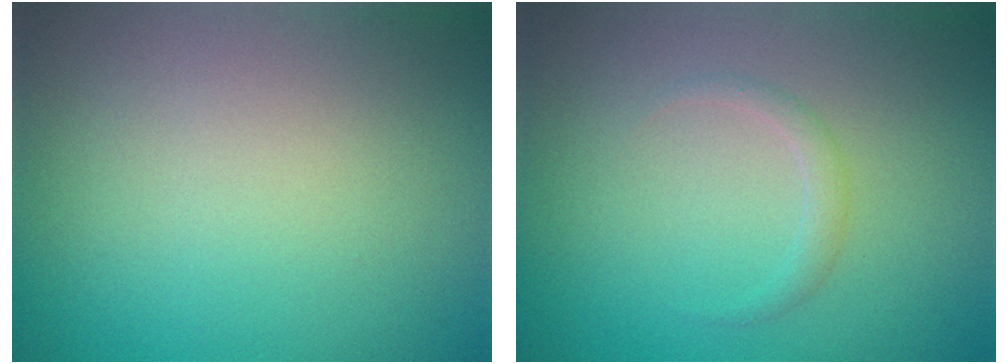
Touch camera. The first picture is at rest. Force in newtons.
{"total": 1.1, "press": 1.1, "slide": 0.0}